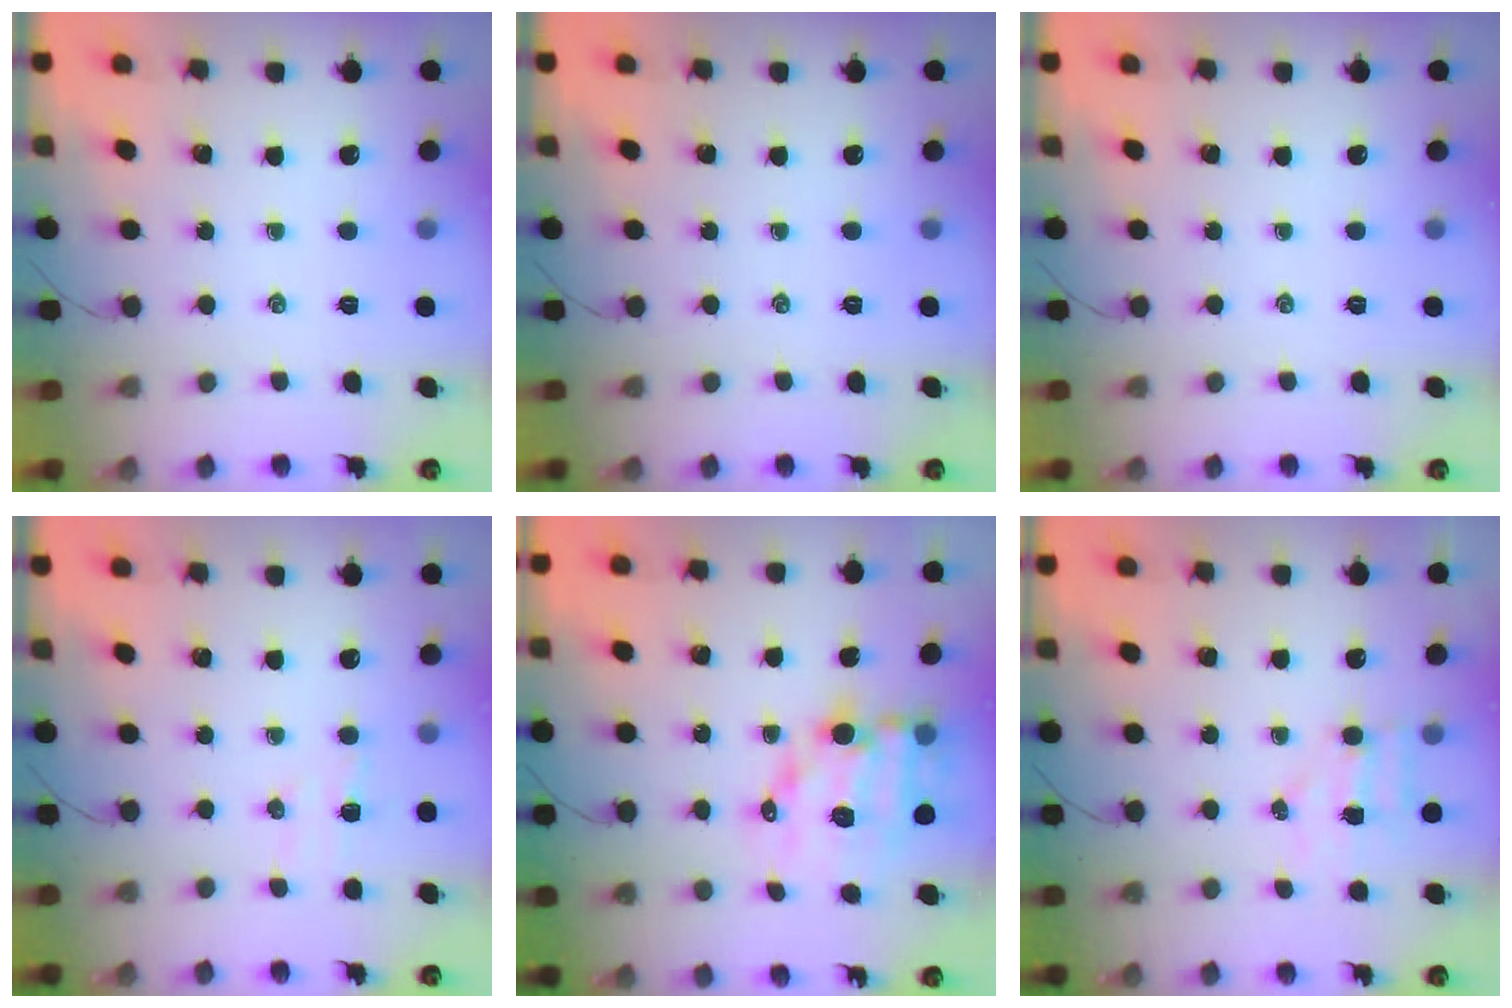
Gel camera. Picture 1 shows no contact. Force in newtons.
{"total": 0.0}
{"total": 0.0}
{"total": 4.8, "press": 4.6, "slide": 1.3}
{"total": 10.4, "press": 10.0, "slide": 2.8}
{"total": 4.1, "press": 4.1, "slide": 0.7}